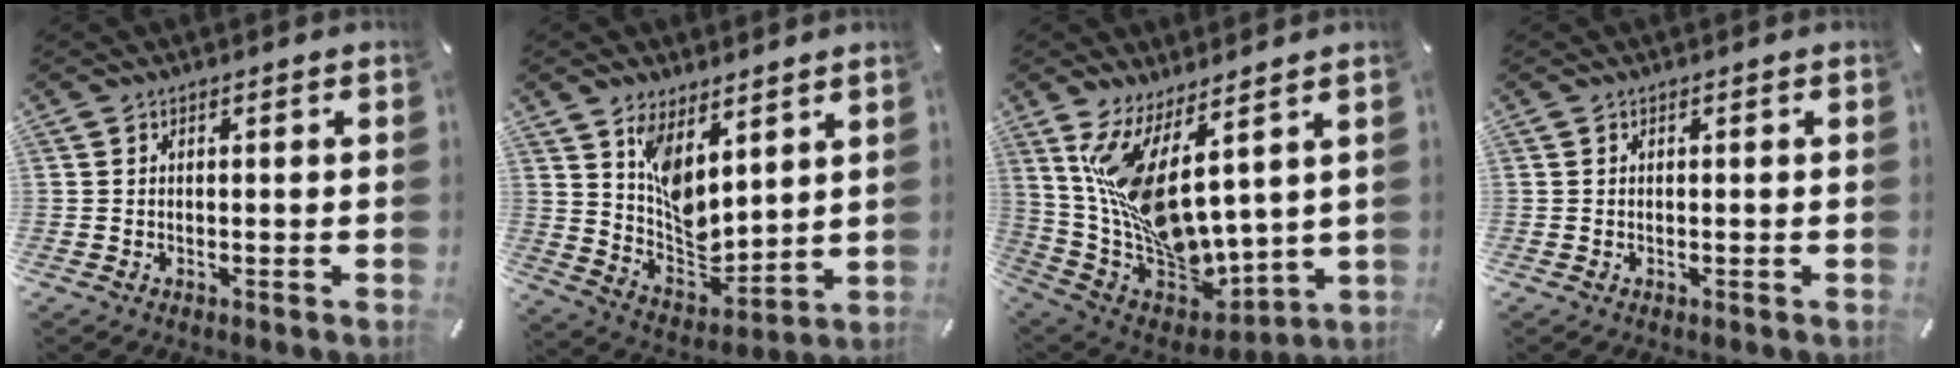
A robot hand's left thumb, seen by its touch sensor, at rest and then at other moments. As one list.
[{"total": 9.5, "force": [5.6, 5.5, 5.3], "torque": [-0.090, -0.046, 0.111]}, {"total": 15.4, "force": [5.8, 7.6, 12.1], "torque": [-0.258, -0.078, 0.107]}, {"total": 0.0}]